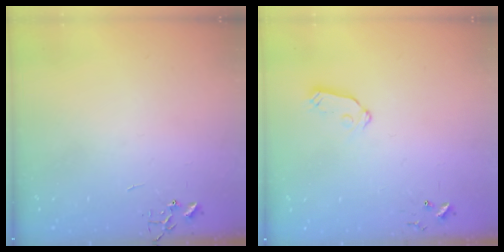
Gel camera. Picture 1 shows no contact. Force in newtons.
{"total": 6.8, "press": 6.8, "slide": 0.4}